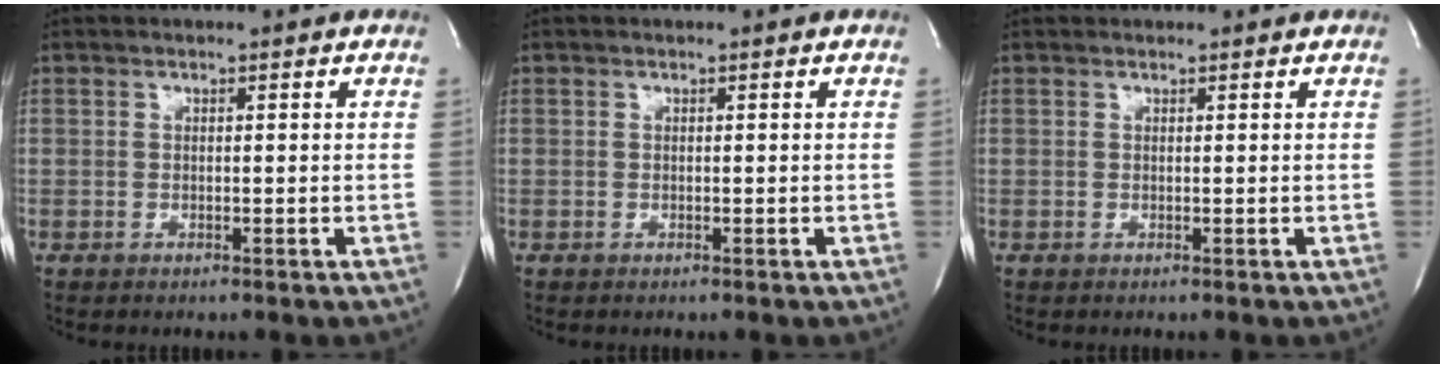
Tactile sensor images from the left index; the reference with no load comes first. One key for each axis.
{"total": 0.0}
{"total": 0.6, "fx": 0.6, "fy": 0.1, "fz": 0.0, "tx": -0.001, "ty": 0.009, "tz": 0.011}